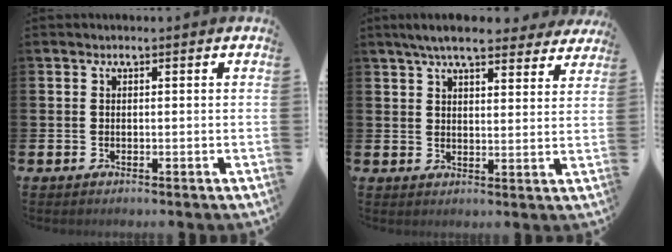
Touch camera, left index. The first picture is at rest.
{"total": 7.0, "force": [6.3, 1.3, 2.7], "torque": [-0.058, -0.022, 0.110]}